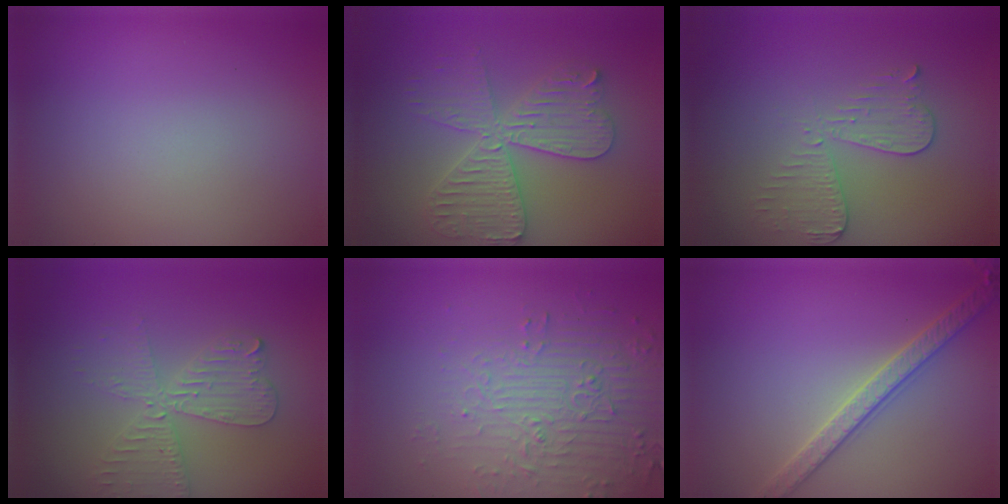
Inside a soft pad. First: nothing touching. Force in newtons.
{"total": 5.5, "press": 5.5, "slide": 0.8}
{"total": 3.2, "press": 2.9, "slide": 1.3}
{"total": 4.1, "press": 3.6, "slide": 2.1}
{"total": 4.9, "press": 3.6, "slide": 3.4}
{"total": 3.2, "press": 3.1, "slide": 0.7}